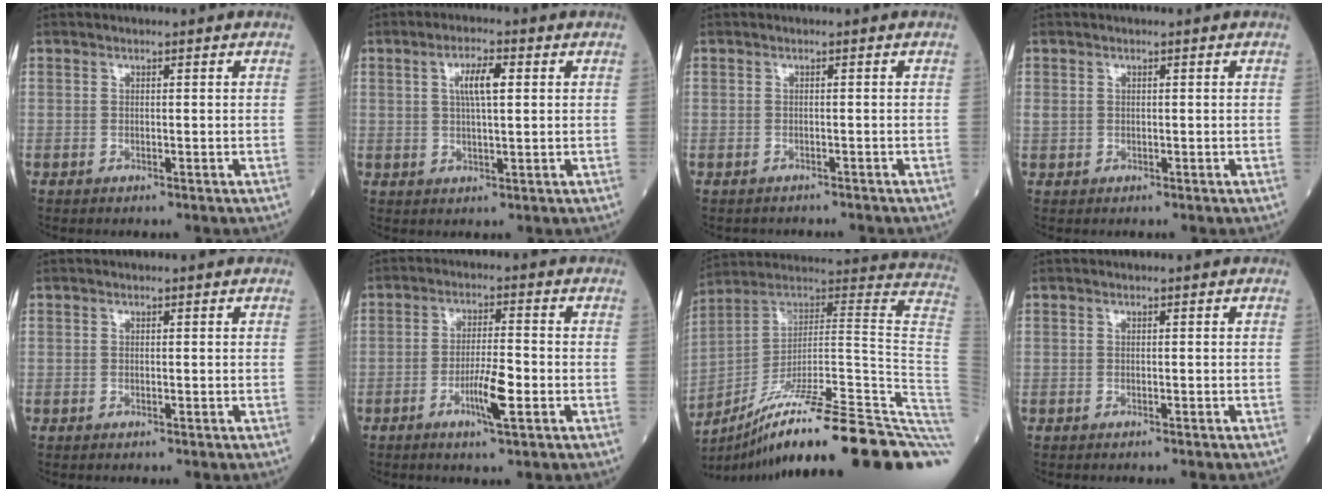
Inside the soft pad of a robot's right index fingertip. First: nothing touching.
{"total": 4.9, "force": [1.3, 1.0, 4.6], "torque": [-0.086, 0.007, 0.025]}
{"total": 2.4, "force": [-2.2, 0.9, 0.1], "torque": [-0.004, -0.002, -0.031]}
{"total": 1.3, "force": [0.3, 1.1, 0.6], "torque": [-0.016, 0.012, 0.011]}
{"total": 0.0}
{"total": 5.9, "force": [-2.3, 0.4, 5.4], "torque": [-0.102, -0.005, -0.042]}
{"total": 33.5, "force": [-21.8, 0.9, 25.5], "torque": [-0.228, 0.013, -0.327]}
{"total": 0.7, "force": [-0.6, 0.0, 0.3], "torque": [-0.006, -0.001, -0.010]}